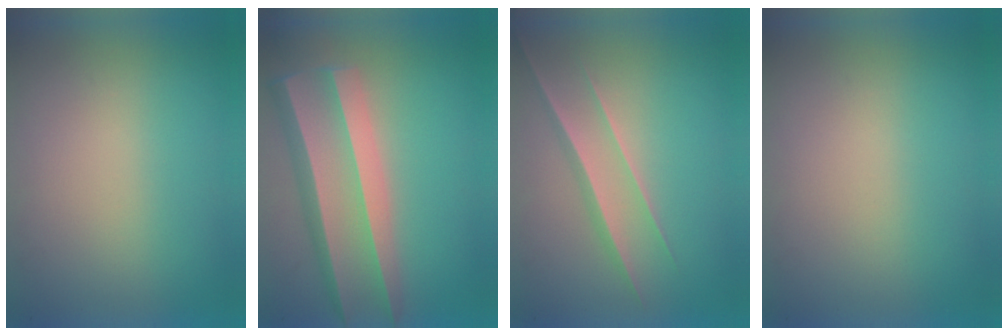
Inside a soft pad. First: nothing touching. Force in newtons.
{"total": 6.2}
{"total": 1.5}
{"total": 0.0}